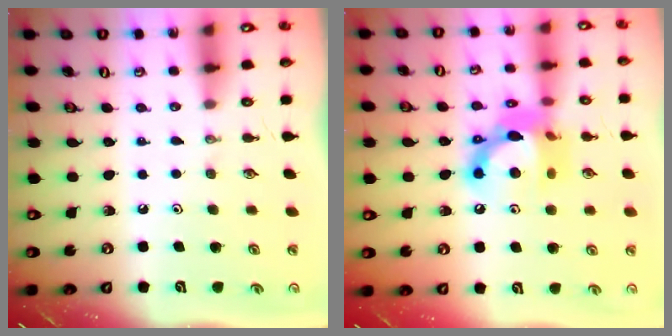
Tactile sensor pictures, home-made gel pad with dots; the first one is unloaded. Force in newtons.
{"total": 14.3, "press": 14.3, "slide": 1.1}